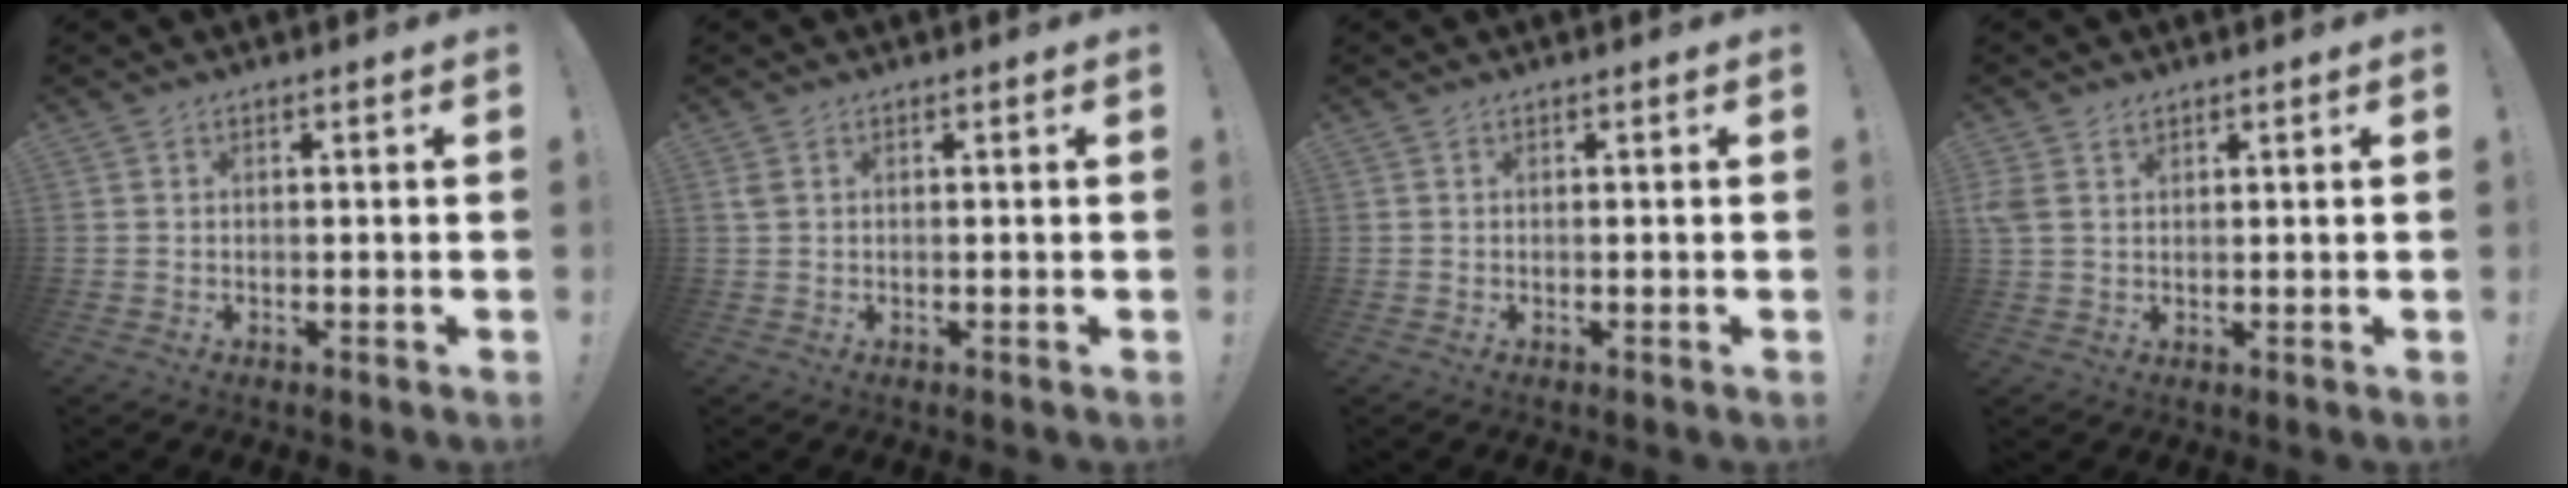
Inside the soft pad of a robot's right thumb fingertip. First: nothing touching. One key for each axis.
{"total": 1.4, "fx": 0.6, "fy": 0.7, "fz": 1.0, "tx": -0.028, "ty": 0.005, "tz": 0.013}
{"total": 0.0}
{"total": 3.7, "fx": 2.0, "fy": 2.4, "fz": 1.8, "tx": -0.026, "ty": -0.008, "tz": 0.039}